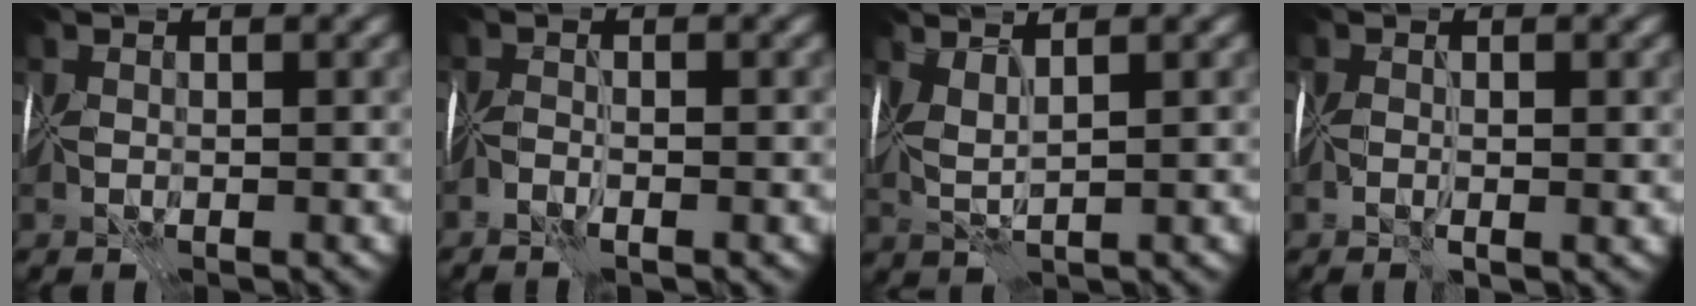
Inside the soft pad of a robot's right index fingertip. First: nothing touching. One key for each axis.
{"total": 1.3, "fx": -1.2, "fy": -0.6, "fz": 0.1, "tx": -0.002, "ty": -0.002, "tz": -0.029}
{"total": 2.0, "fx": 1.3, "fy": -0.2, "fz": 1.5, "tx": -0.039, "ty": 0.003, "tz": 0.027}
{"total": 1.3, "fx": -0.5, "fy": 0.3, "fz": 1.2, "tx": -0.018, "ty": -0.007, "tz": -0.009}